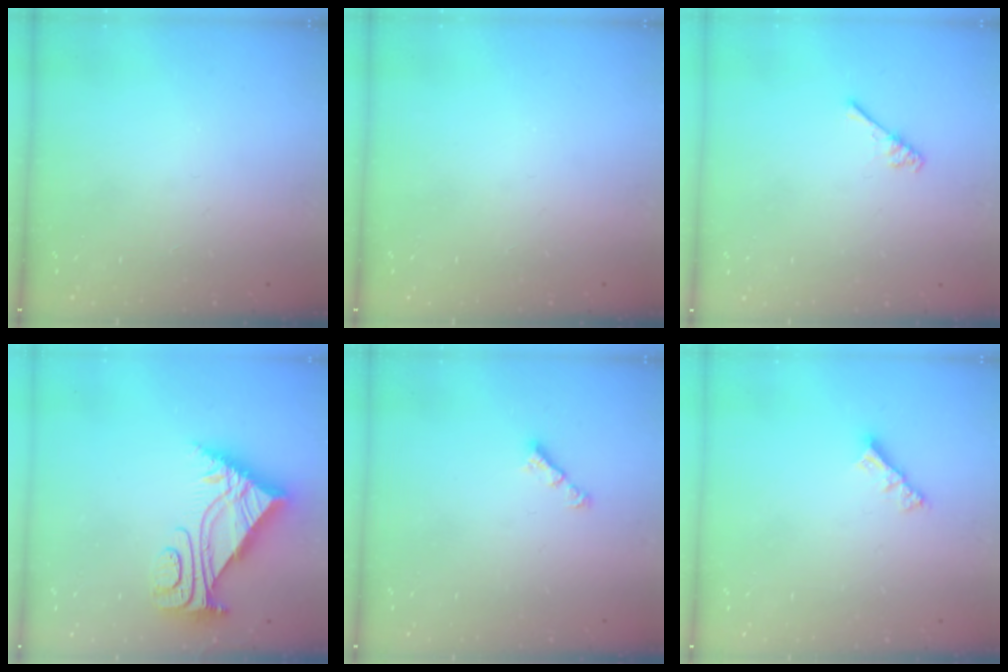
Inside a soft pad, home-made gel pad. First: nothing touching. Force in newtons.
{"total": 0.0}
{"total": 2.9, "press": 2.9, "slide": 0.4}
{"total": 10.8, "press": 10.7, "slide": 0.9}
{"total": 3.1, "press": 3.1, "slide": 0.1}
{"total": 3.5, "press": 3.5, "slide": 0.2}